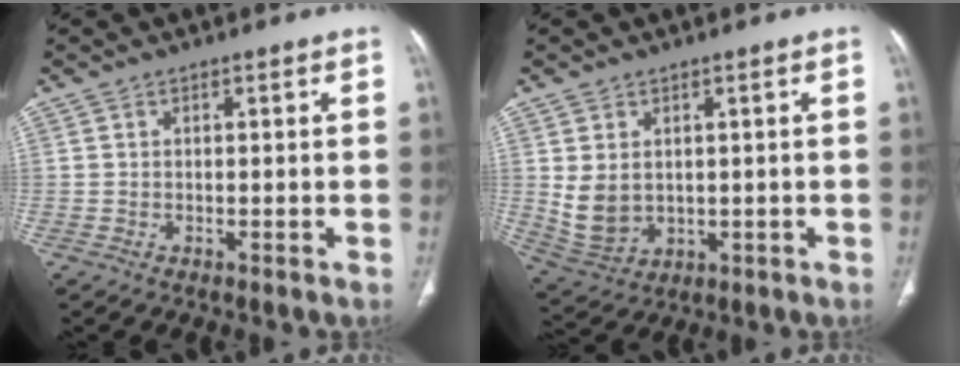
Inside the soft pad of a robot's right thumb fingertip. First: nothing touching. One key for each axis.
{"total": 7.1, "fx": 1.0, "fy": 5.3, "fz": 4.7, "tx": -0.081, "ty": -0.010, "tz": 0.043}